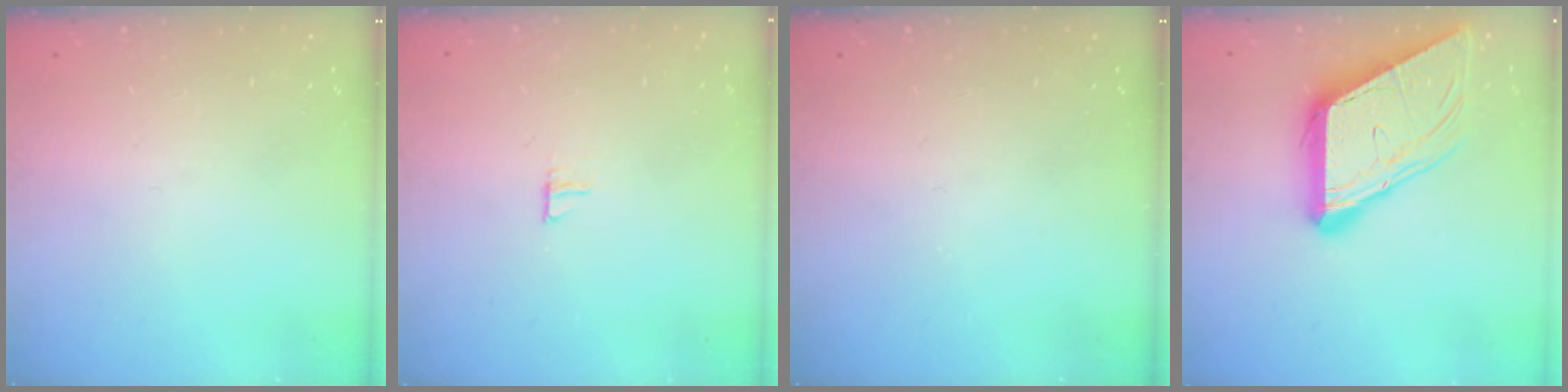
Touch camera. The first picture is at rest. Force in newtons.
{"total": 3.7, "press": 3.7, "slide": 0.3}
{"total": 0.0}
{"total": 11.8, "press": 11.7, "slide": 1.2}